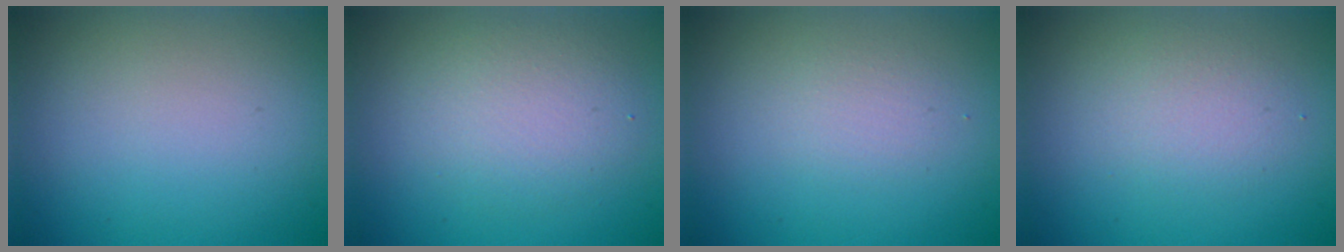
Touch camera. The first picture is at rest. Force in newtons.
{"total": 3.4, "press": 3.4, "slide": 0.2}
{"total": 1.4, "press": 1.4, "slide": 0.1}
{"total": 2.2, "press": 2.2, "slide": 0.1}